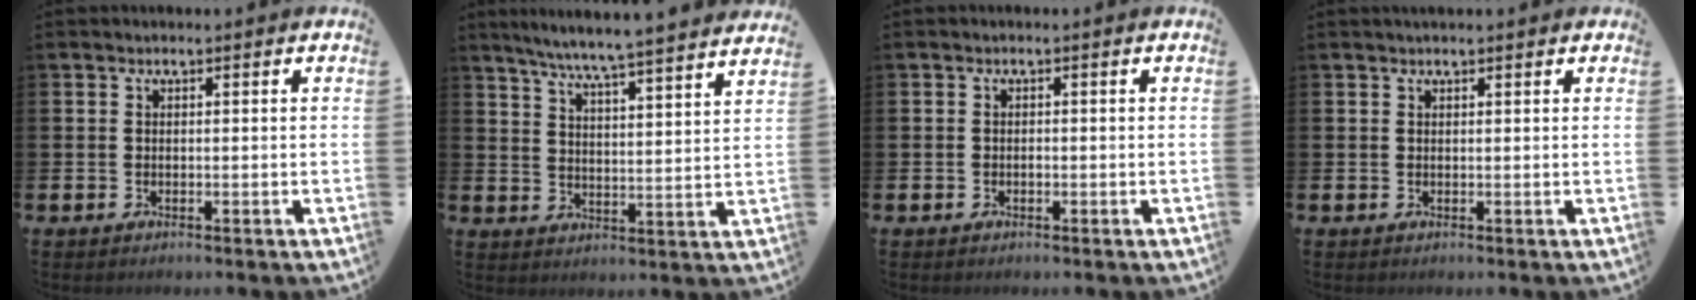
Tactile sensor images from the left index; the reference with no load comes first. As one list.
[{"total": 6.8, "force": [6.5, -0.7, 2.0], "torque": [-0.062, -0.046, 0.112]}, {"total": 0.5, "force": [-0.3, 0.4, 0.2], "torque": [-0.010, 0.004, -0.005]}, {"total": 0.8, "force": [0.7, 0.2, 0.4], "torque": [-0.005, 0.003, 0.011]}]